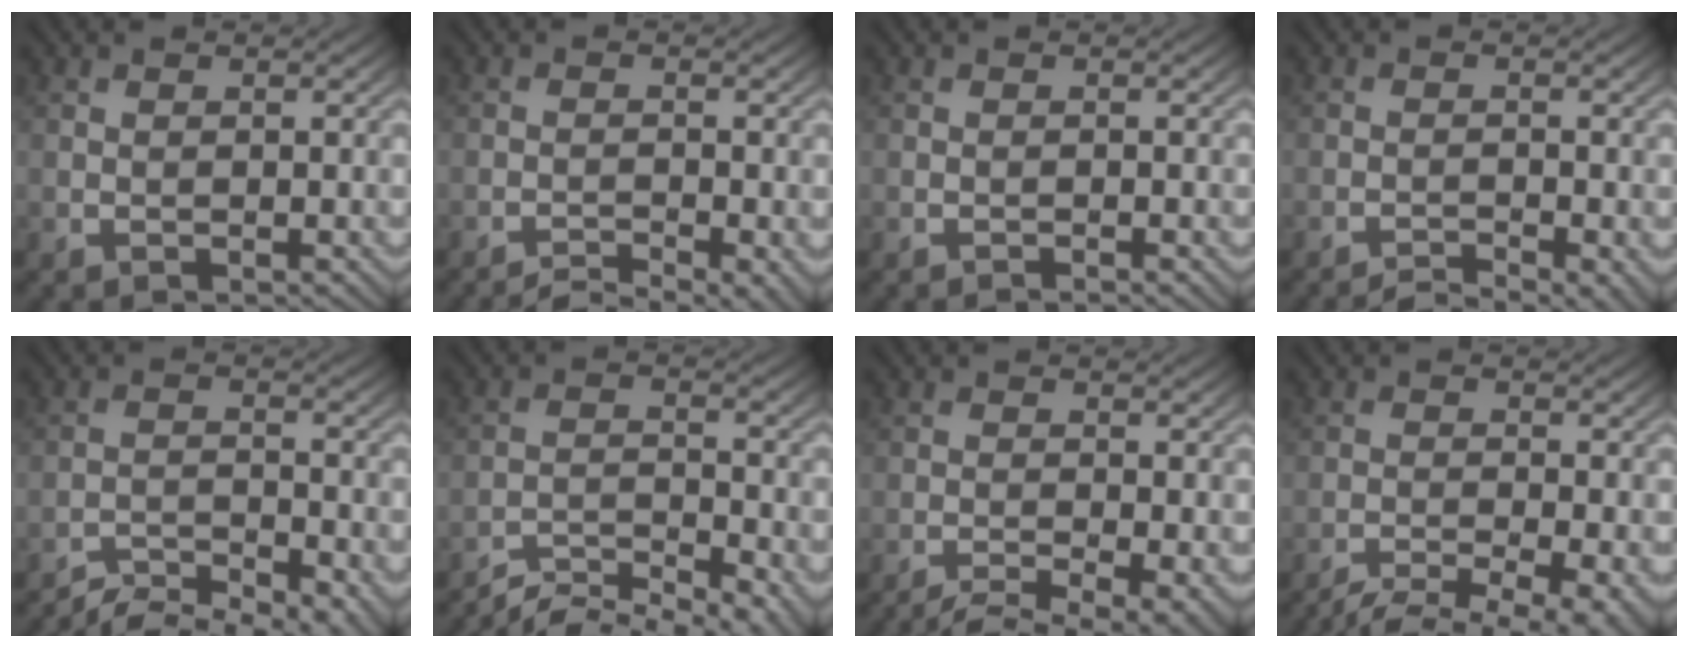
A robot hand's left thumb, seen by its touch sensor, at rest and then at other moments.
{"total": 4.7, "force": [-3.8, 0.7, 2.7], "torque": [-0.044, 0.001, -0.069]}
{"total": 0.6, "force": [-0.5, 0.0, 0.2], "torque": [-0.002, 0.001, -0.013]}
{"total": 4.2, "force": [-3.3, 0.6, 2.4], "torque": [-0.039, 0.003, -0.061]}
{"total": 7.3, "force": [-6.4, 1.6, 3.3], "torque": [-0.057, -0.006, -0.102]}
{"total": 7.6, "force": [-6.5, 1.7, 3.6], "torque": [-0.066, -0.004, -0.107]}
{"total": 6.9, "force": [-5.2, 1.4, 4.4], "torque": [-0.072, -0.016, -0.077]}
{"total": 9.2, "force": [-7.5, 1.9, 4.9], "torque": [-0.077, -0.015, -0.098]}